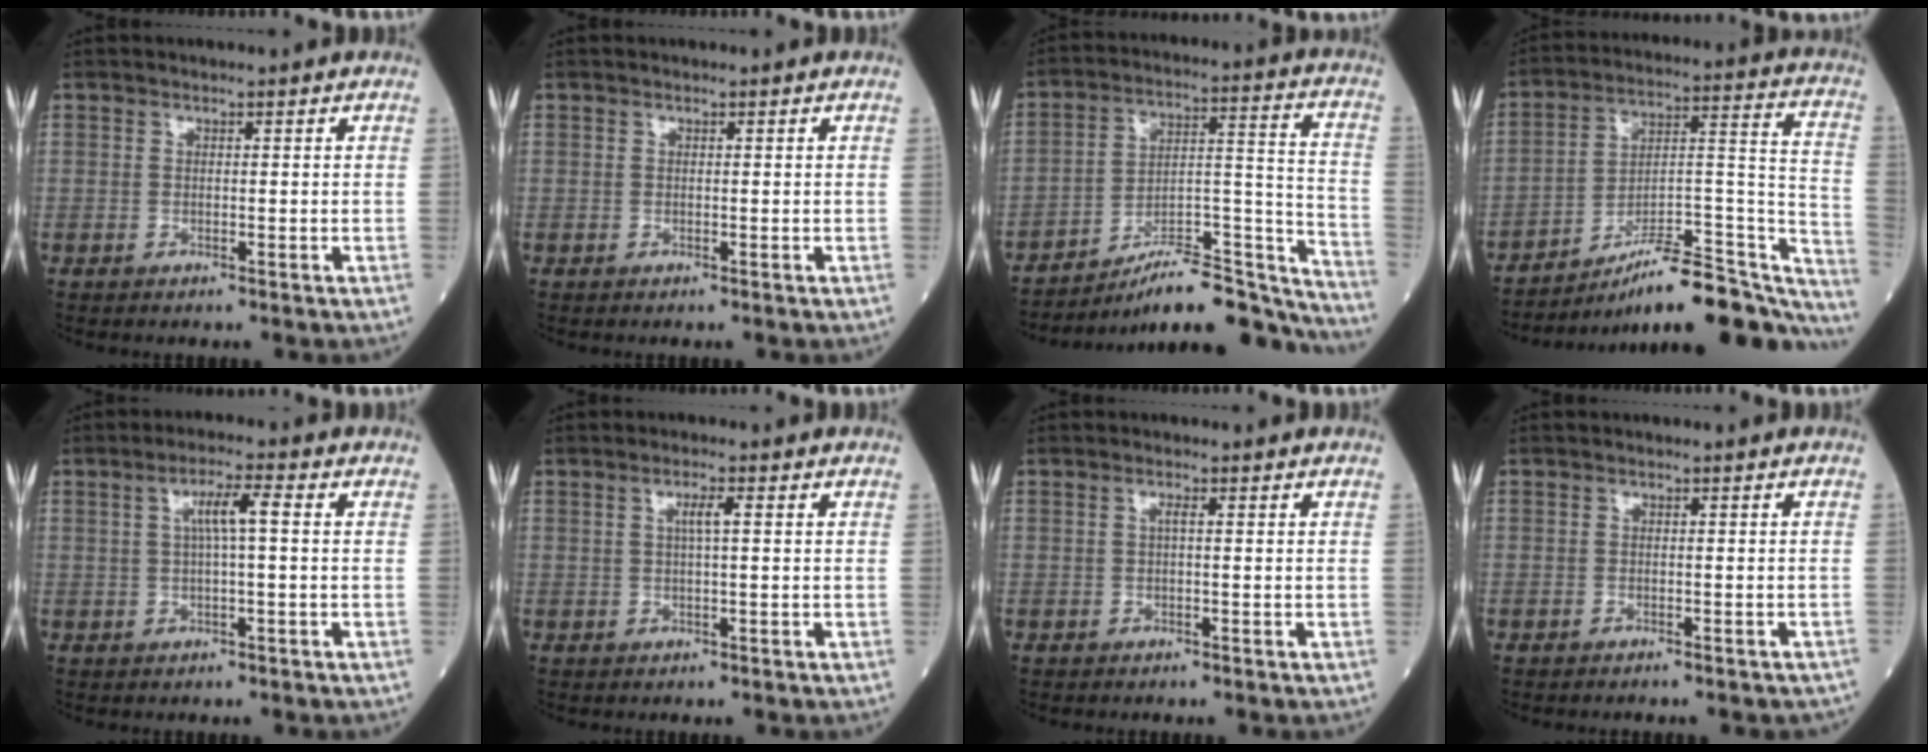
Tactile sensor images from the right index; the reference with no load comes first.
{"total": 0.0}
{"total": 21.3, "force": [-19.6, 2.5, 7.9], "torque": [-0.069, 0.047, -0.293]}
{"total": 24.3, "force": [-20.2, 4.4, 12.7], "torque": [-0.103, 0.040, -0.295]}
{"total": 4.3, "force": [0.7, 0.1, 4.3], "torque": [-0.078, 0.011, 0.012]}
{"total": 2.1, "force": [0.4, 0.0, 2.1], "torque": [-0.037, 0.002, 0.006]}
{"total": 0.8, "force": [0.1, 0.0, 0.8], "torque": [-0.016, 0.001, -0.001]}
{"total": 3.6, "force": [-3.2, 1.1, 1.3], "torque": [-0.013, -0.002, -0.034]}